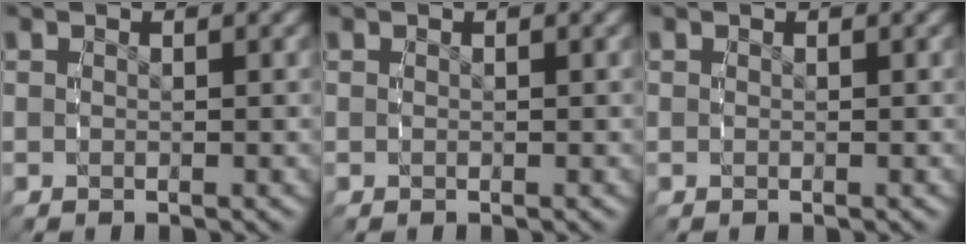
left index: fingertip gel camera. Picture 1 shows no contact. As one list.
[{"total": 0.0}, {"total": 0.0}]